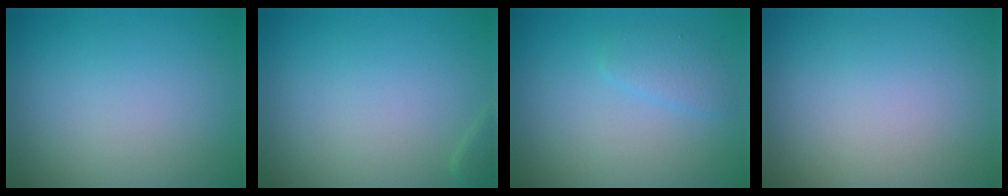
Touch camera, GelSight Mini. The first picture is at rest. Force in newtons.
{"total": 0.7, "press": 0.7, "slide": 0.0}
{"total": 1.6, "press": 1.6, "slide": 0.0}
{"total": 0.0}